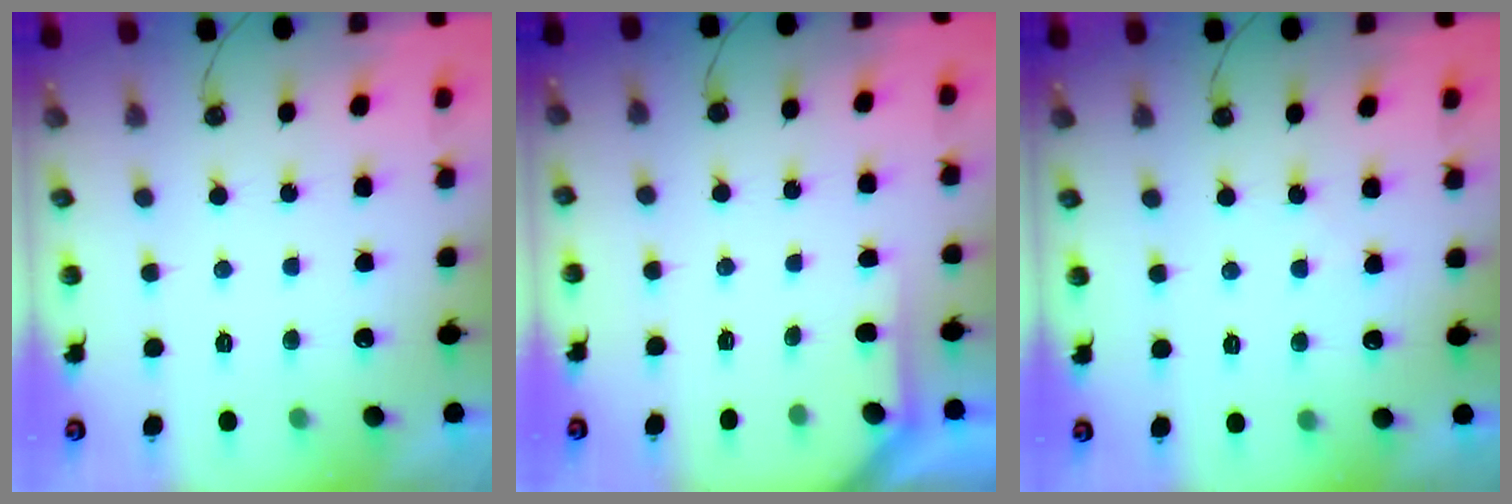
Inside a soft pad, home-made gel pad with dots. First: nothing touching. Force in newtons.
{"total": 2.4, "press": 2.4, "slide": 0.2}
{"total": 3.5, "press": 3.5, "slide": 0.5}